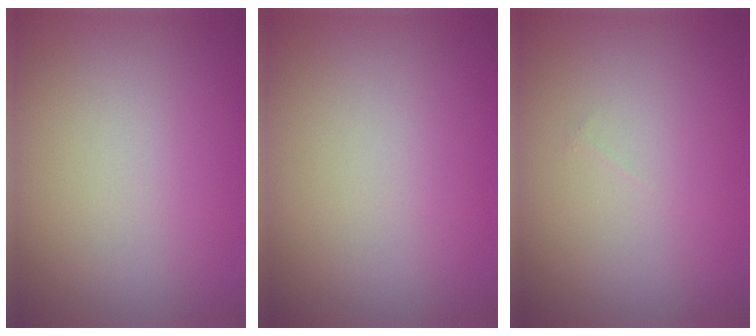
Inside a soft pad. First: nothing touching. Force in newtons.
{"total": 0.0}
{"total": 0.0}